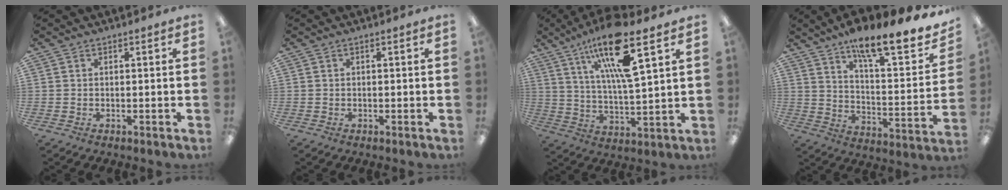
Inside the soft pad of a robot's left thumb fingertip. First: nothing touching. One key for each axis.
{"total": 0.0}
{"total": 16.8, "fx": 10.1, "fy": 3.8, "fz": 12.9, "tx": -0.228, "ty": -0.040, "tz": 0.163}
{"total": 17.0, "fx": 13.6, "fy": 4.3, "fz": 9.1, "tx": -0.139, "ty": -0.095, "tz": 0.225}